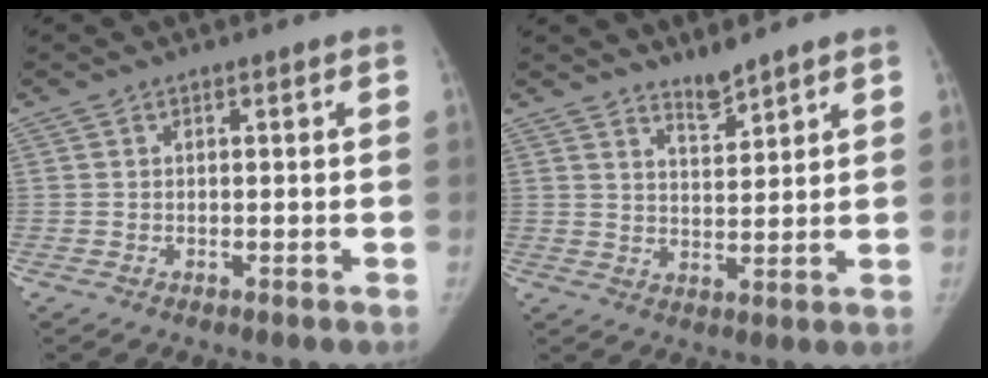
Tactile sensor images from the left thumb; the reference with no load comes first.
{"total": 3.9, "force": [3.6, 0.5, 1.4], "torque": [-0.017, -0.036, 0.068]}